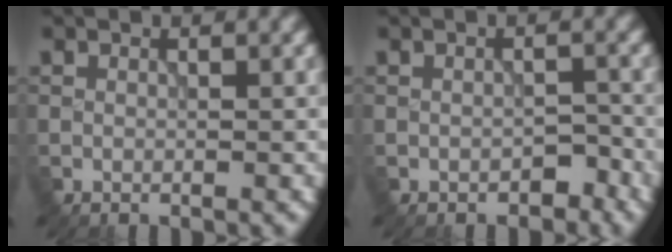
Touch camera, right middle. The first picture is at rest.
{"total": 1.8, "force": [-1.3, 0.9, 0.9], "torque": [-0.012, -0.001, -0.015]}